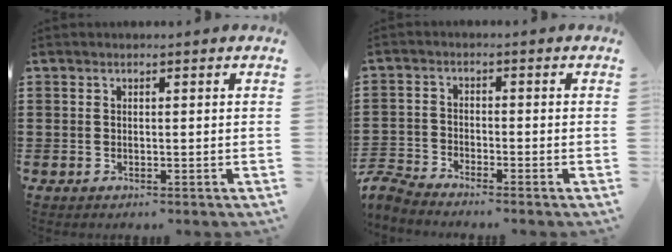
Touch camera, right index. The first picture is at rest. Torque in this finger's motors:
{"motor_torque": [-1.95, 0.19, -1.05, -0.21]}